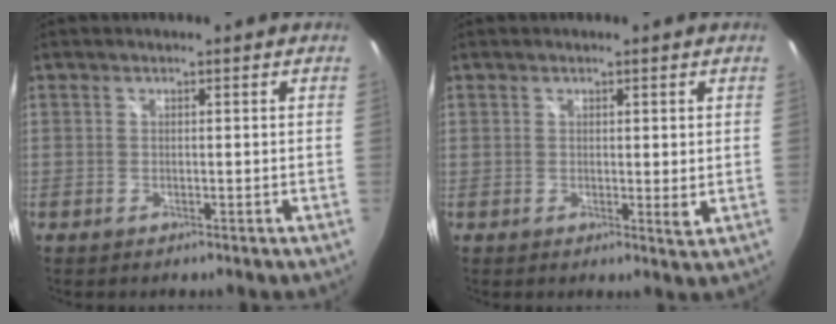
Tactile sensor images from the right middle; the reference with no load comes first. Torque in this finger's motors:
{"motor_torque": [0.03, 0.08, 0.11, 0.02]}